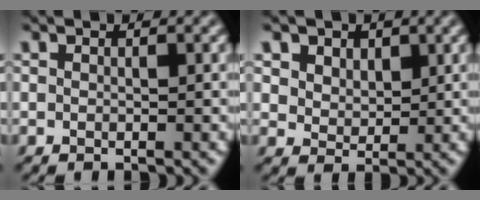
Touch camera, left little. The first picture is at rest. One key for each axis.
{"total": 4.3, "fx": 2.5, "fy": 3.1, "fz": 1.8, "tx": -0.060, "ty": -0.007, "tz": 0.048}